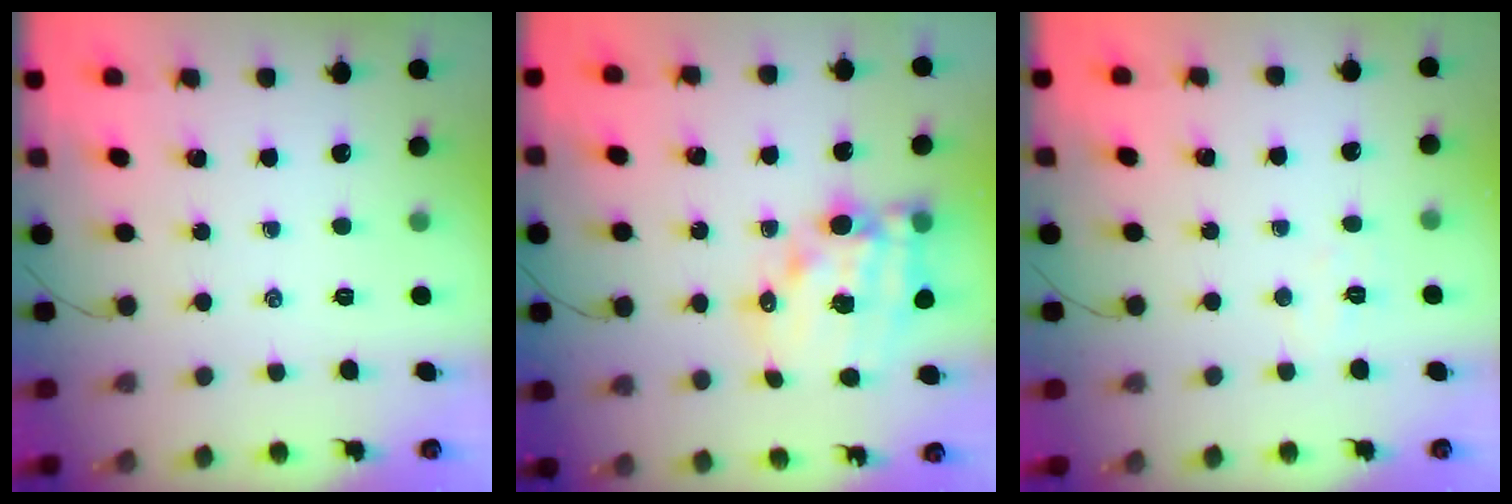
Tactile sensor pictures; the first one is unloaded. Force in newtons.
{"total": 15.4, "press": 14.9, "slide": 3.8}
{"total": 3.2, "press": 3.1, "slide": 0.8}